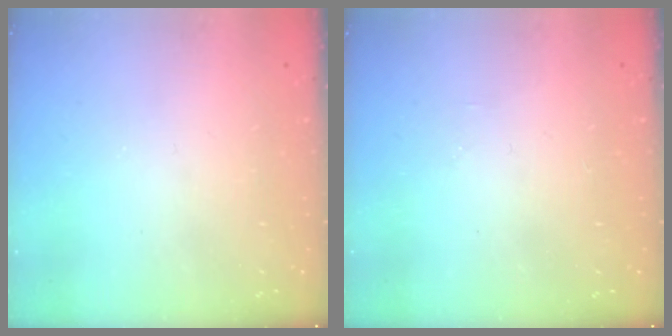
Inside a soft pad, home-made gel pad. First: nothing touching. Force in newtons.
{"total": 1.2, "press": 1.2, "slide": 0.3}